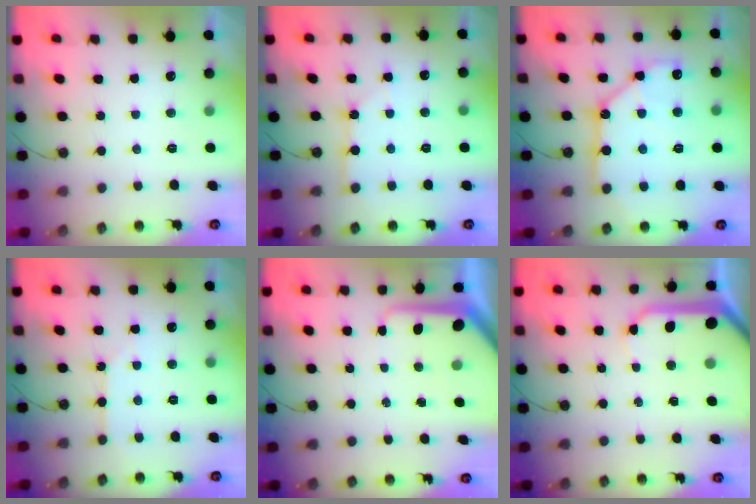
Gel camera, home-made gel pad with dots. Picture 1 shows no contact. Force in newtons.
{"total": 2.0, "press": 2.0, "slide": 0.3}
{"total": 12.5, "press": 12.4, "slide": 1.6}
{"total": 2.5, "press": 2.4, "slide": 0.5}
{"total": 8.7, "press": 8.7, "slide": 0.8}
{"total": 9.8, "press": 9.7, "slide": 1.0}